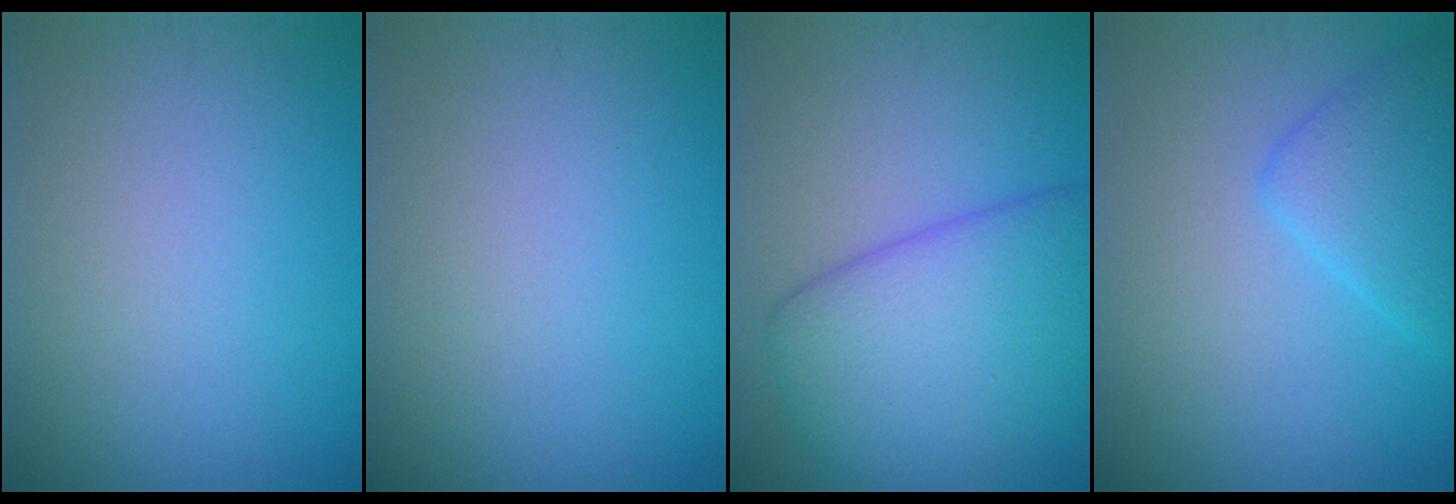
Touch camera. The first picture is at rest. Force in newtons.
{"total": 0.0}
{"total": 8.7, "press": 8.7, "slide": 0.4}
{"total": 3.3, "press": 3.3, "slide": 0.1}